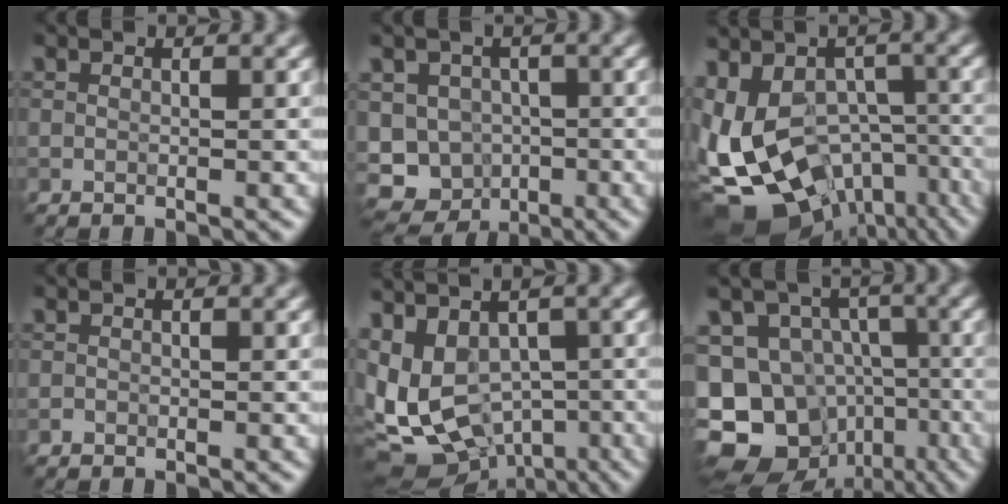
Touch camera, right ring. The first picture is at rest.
{"total": 6.7, "force": [-2.7, 5.8, 1.8], "torque": [-0.024, -0.014, -0.032]}
{"total": 14.0, "force": [-6.6, 9.6, 7.7], "torque": [-0.159, -0.024, -0.052]}
{"total": 0.9, "force": [-0.7, -0.2, -0.5], "torque": [0.004, 0.001, -0.001]}
{"total": 10.4, "force": [-2.2, 8.1, 6.2], "torque": [-0.140, -0.010, 0.019]}
{"total": 15.2, "force": [-6.5, 12.6, 5.6], "torque": [-0.133, -0.014, -0.084]}